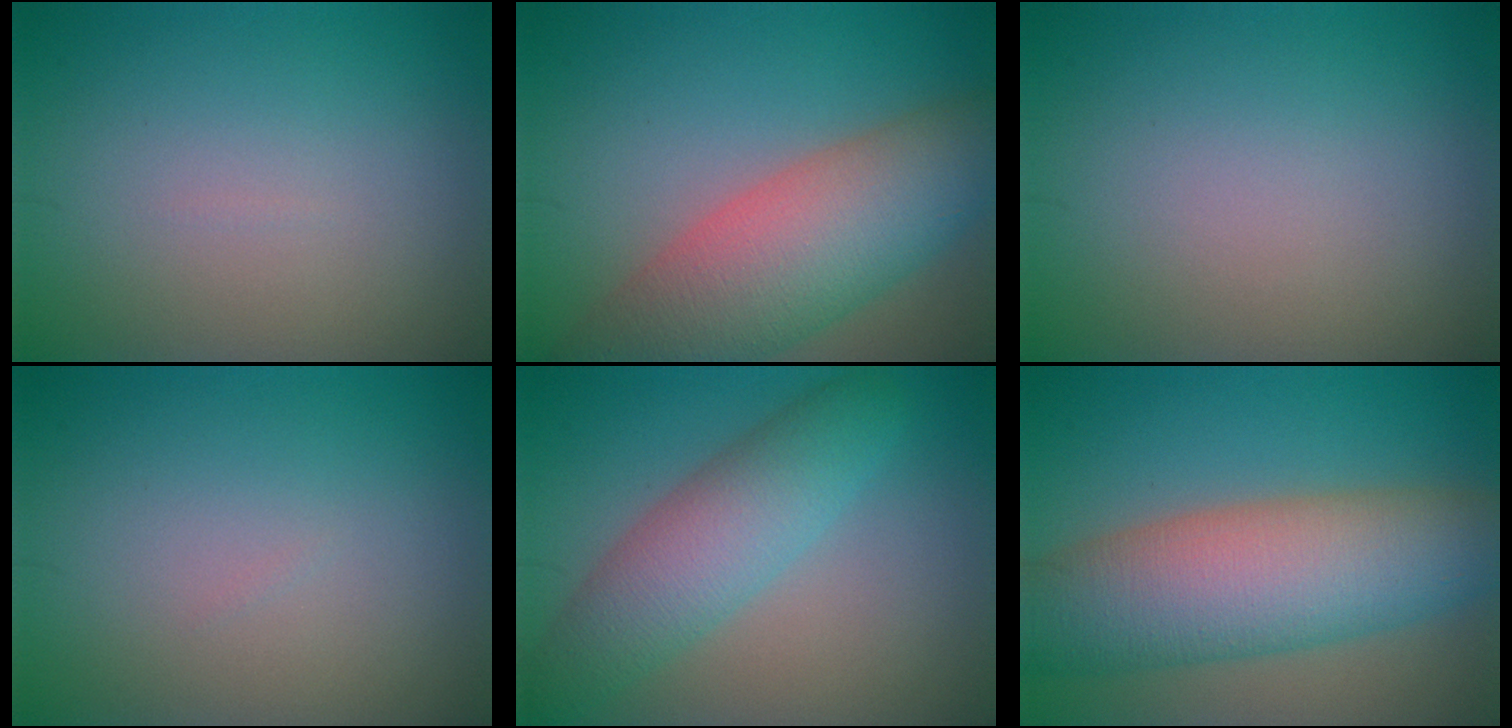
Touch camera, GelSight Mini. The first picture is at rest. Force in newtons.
{"total": 9.9, "press": 9.9, "slide": 0.4}
{"total": 0.0}
{"total": 0.0}
{"total": 5.8, "press": 5.8, "slide": 0.2}
{"total": 10.1, "press": 10.1, "slide": 0.5}